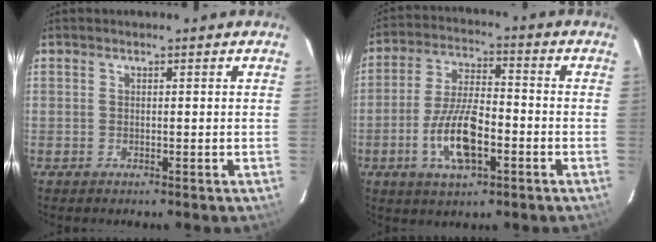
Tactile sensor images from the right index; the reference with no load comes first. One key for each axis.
{"total": 11.6, "fx": -4.2, "fy": 4.4, "fz": 9.9, "tx": -0.203, "ty": -0.001, "tz": -0.074}